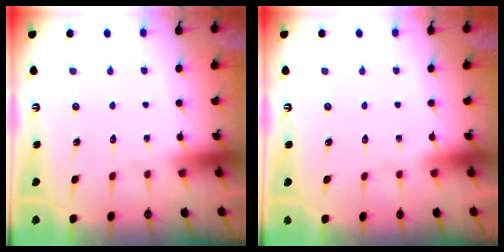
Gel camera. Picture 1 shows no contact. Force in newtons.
{"total": 0.0}